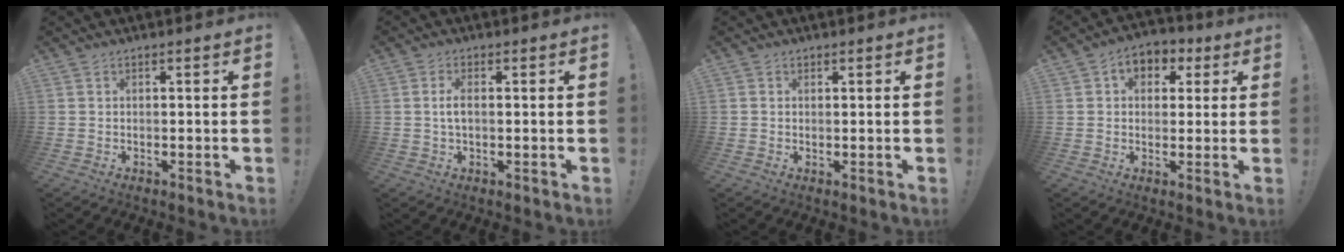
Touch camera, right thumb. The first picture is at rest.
{"total": 3.4, "force": [0.2, 1.7, 2.9], "torque": [-0.049, 0.005, 0.002]}
{"total": 0.9, "force": [0.6, 0.7, 0.1], "torque": [0.005, 0.000, 0.010]}
{"total": 6.7, "force": [1.7, 5.6, 3.3], "torque": [-0.033, -0.002, 0.033]}